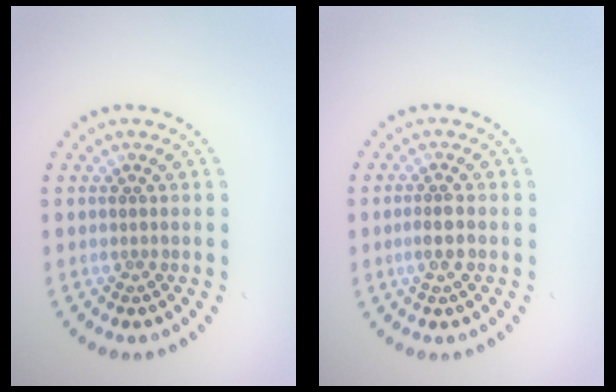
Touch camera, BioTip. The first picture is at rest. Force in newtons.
{"total": 1.8, "press": 1.7, "slide": 0.6}